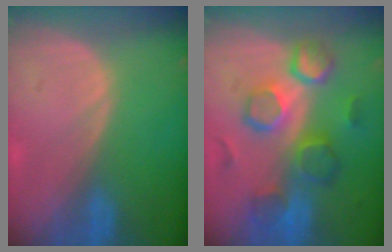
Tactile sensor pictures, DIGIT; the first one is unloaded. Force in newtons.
{"total": 9.9, "press": 9.4, "slide": 3.1}